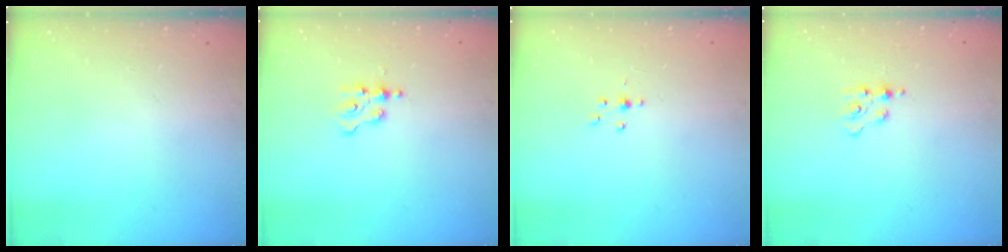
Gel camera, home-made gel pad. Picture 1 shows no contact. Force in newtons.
{"total": 2.4, "press": 2.4, "slide": 0.2}
{"total": 2.2, "press": 2.1, "slide": 0.5}
{"total": 3.6, "press": 3.5, "slide": 0.5}